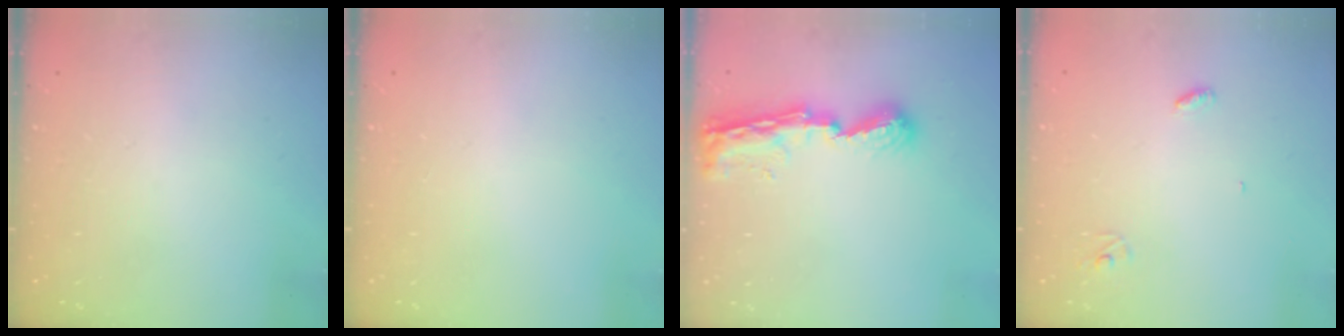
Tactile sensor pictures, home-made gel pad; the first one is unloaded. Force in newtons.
{"total": 0.0}
{"total": 8.9, "press": 8.9, "slide": 0.9}
{"total": 3.2, "press": 3.2, "slide": 0.3}